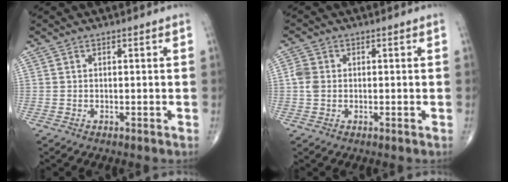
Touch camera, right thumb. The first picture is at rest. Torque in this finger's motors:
{"motor_torque": [0.43, 0.41, 0.29, 0.19, 0.03]}